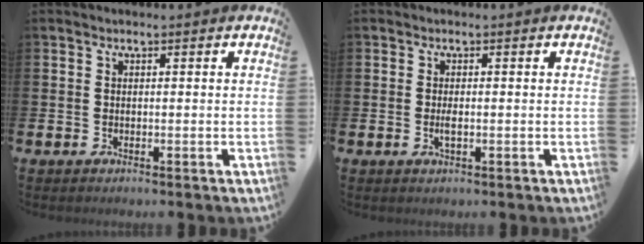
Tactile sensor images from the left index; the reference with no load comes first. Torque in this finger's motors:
{"motor_torque": [0.40, 0.02, 0.01, 0.01]}